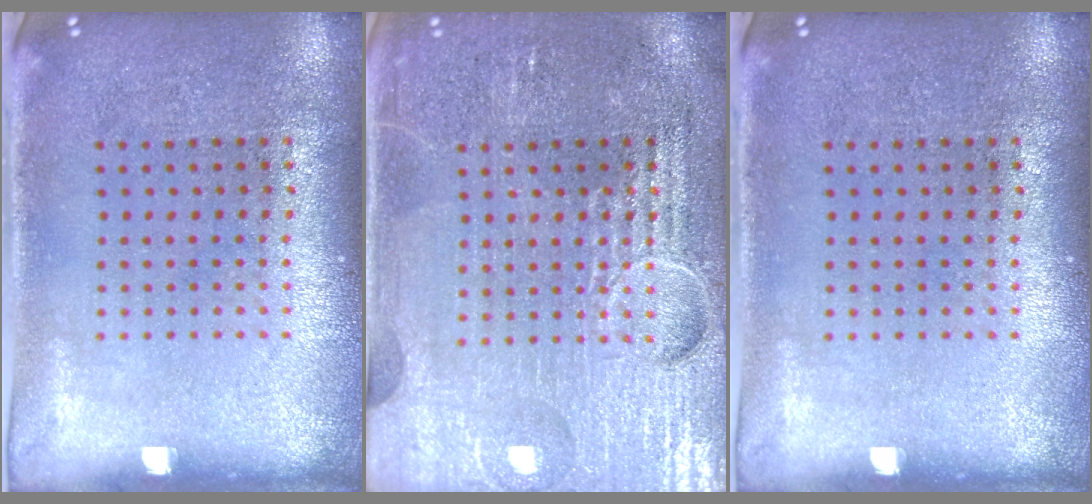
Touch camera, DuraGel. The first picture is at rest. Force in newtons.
{"total": 4.5, "press": 4.5, "slide": 0.6}
{"total": 0.0}